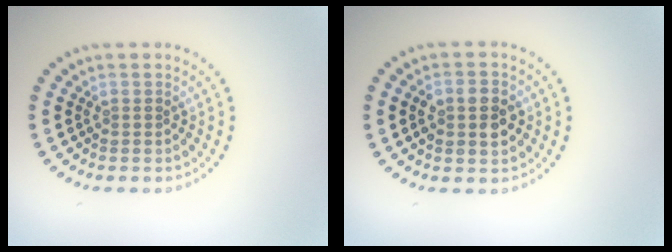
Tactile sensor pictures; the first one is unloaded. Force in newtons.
{"total": 3.8, "press": 3.8, "slide": 0.2}